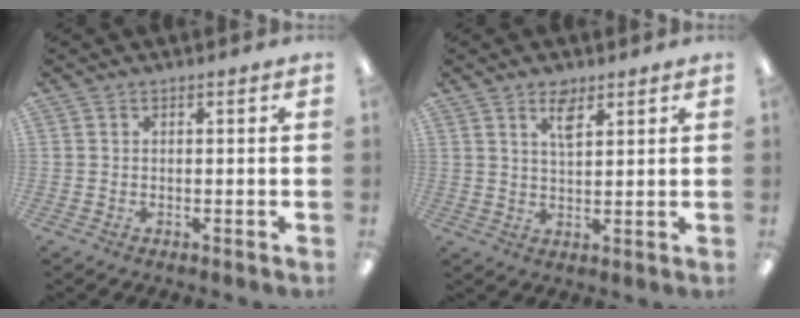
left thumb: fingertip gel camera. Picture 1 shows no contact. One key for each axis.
{"total": 4.8, "fx": 3.2, "fy": 1.9, "fz": 3.0, "tx": -0.051, "ty": -0.005, "tz": 0.055}